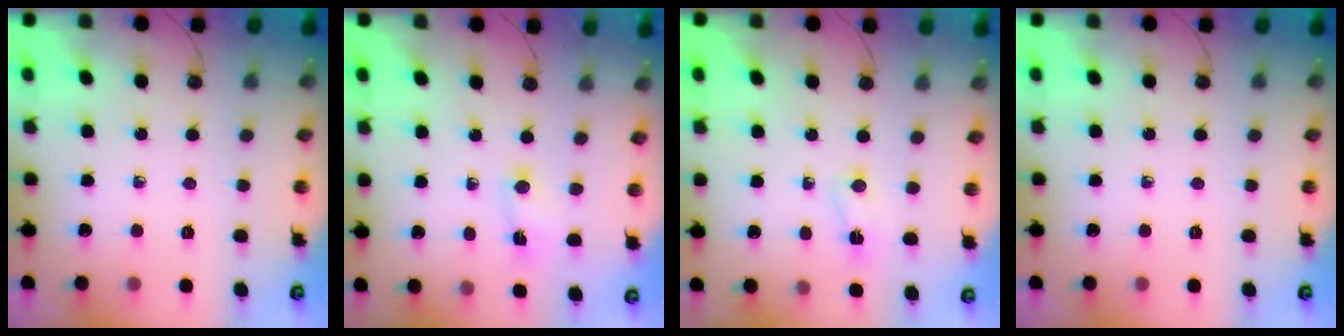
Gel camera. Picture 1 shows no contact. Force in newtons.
{"total": 1.4, "press": 1.2, "slide": 0.7}
{"total": 2.0, "press": 2.0, "slide": 0.4}
{"total": 0.0}